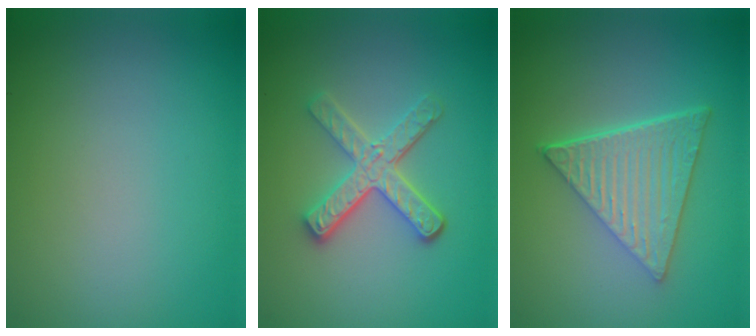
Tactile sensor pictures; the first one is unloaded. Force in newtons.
{"total": 4.1, "press": 3.3, "slide": 2.4}
{"total": 6.6, "press": 4.6, "slide": 4.8}